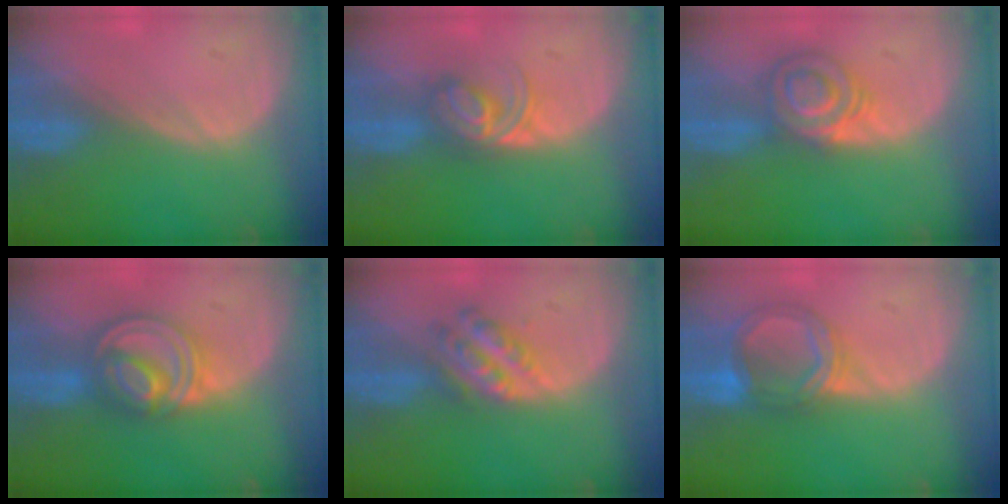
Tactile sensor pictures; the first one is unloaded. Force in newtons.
{"total": 5.6, "press": 4.9, "slide": 2.8}
{"total": 5.9, "press": 5.8, "slide": 0.8}
{"total": 8.1, "press": 7.0, "slide": 4.1}
{"total": 5.3, "press": 4.9, "slide": 2.0}
{"total": 6.1, "press": 5.8, "slide": 2.0}